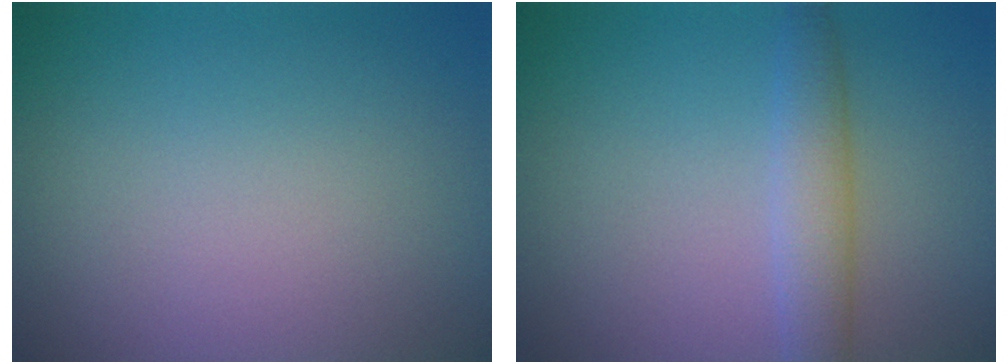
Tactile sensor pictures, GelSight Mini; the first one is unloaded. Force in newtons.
{"total": 2.9, "press": 2.9, "slide": 0.0}